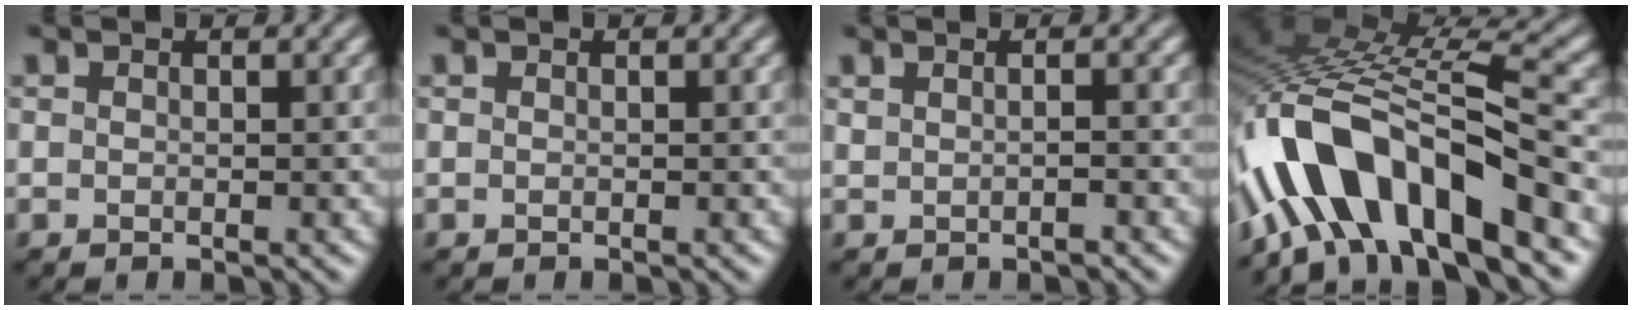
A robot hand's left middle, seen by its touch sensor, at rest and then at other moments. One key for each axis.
{"total": 0.0}
{"total": 0.8, "fx": 0.0, "fy": 0.2, "fz": 0.8, "tx": -0.016, "ty": -0.003, "tz": -0.002}
{"total": 12.7, "fx": -6.8, "fy": 4.7, "fz": 9.6, "tx": -0.163, "ty": 0.013, "tz": -0.128}